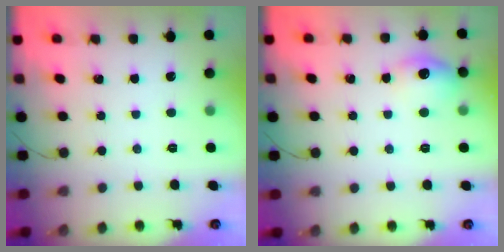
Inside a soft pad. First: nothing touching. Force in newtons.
{"total": 9.9, "press": 9.9, "slide": 0.4}